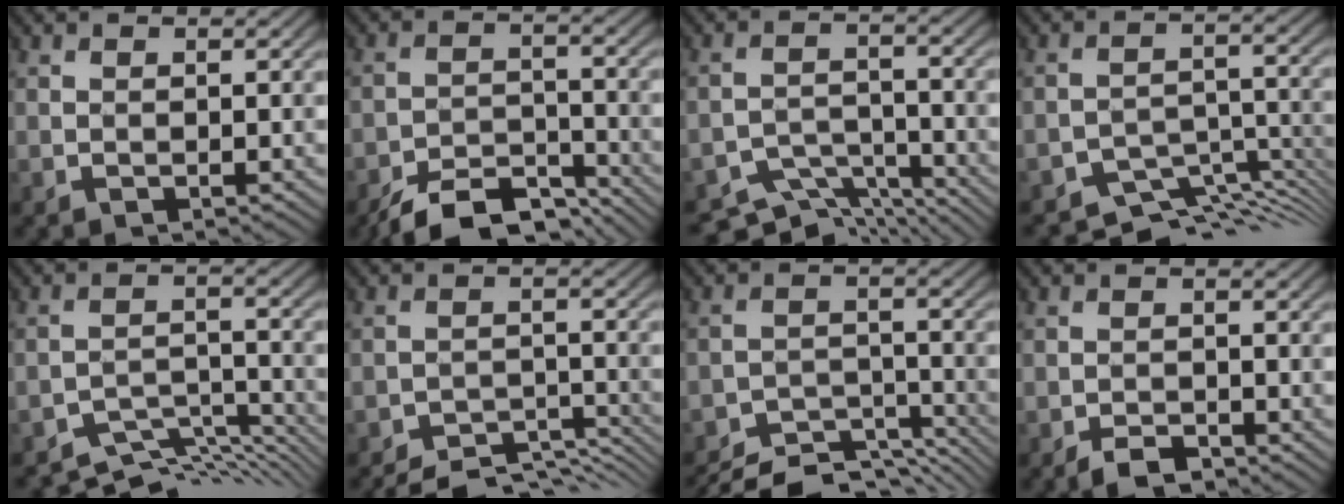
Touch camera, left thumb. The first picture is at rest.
{"total": 8.8, "force": [-7.3, 2.8, 3.9], "torque": [-0.062, -0.002, -0.133]}
{"total": 7.6, "force": [-7.0, 2.4, 2.0], "torque": [-0.039, -0.009, -0.114]}
{"total": 7.6, "force": [-6.6, 2.5, 2.8], "torque": [-0.043, -0.013, -0.100]}
{"total": 8.2, "force": [-7.8, 1.7, 2.1], "torque": [-0.038, 0.000, -0.119]}
{"total": 8.3, "force": [-7.7, 1.9, 2.5], "torque": [-0.042, 0.000, -0.114]}
{"total": 10.4, "force": [-9.6, 2.5, 3.1], "torque": [-0.047, -0.004, -0.148]}
{"total": 2.7, "force": [-2.2, 1.0, 1.4], "torque": [-0.021, 0.001, -0.041]}